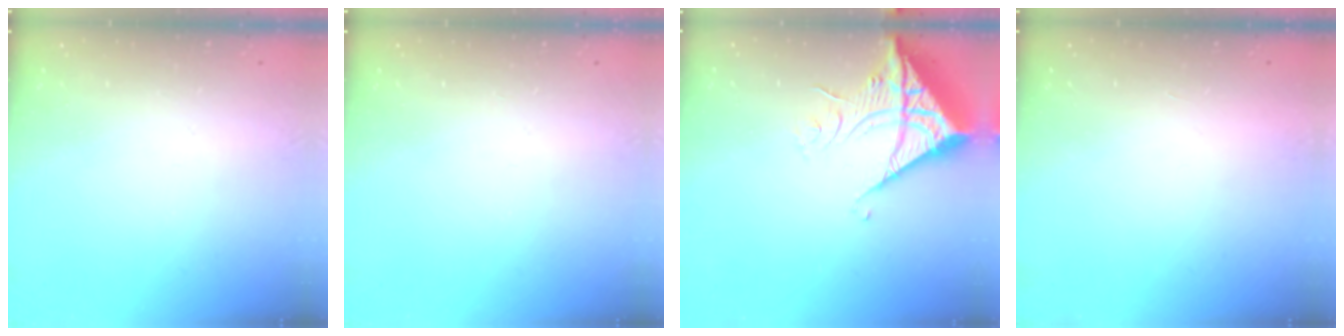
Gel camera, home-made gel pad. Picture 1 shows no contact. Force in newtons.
{"total": 0.0}
{"total": 15.7, "press": 15.6, "slide": 1.8}
{"total": 1.6, "press": 1.6, "slide": 0.1}